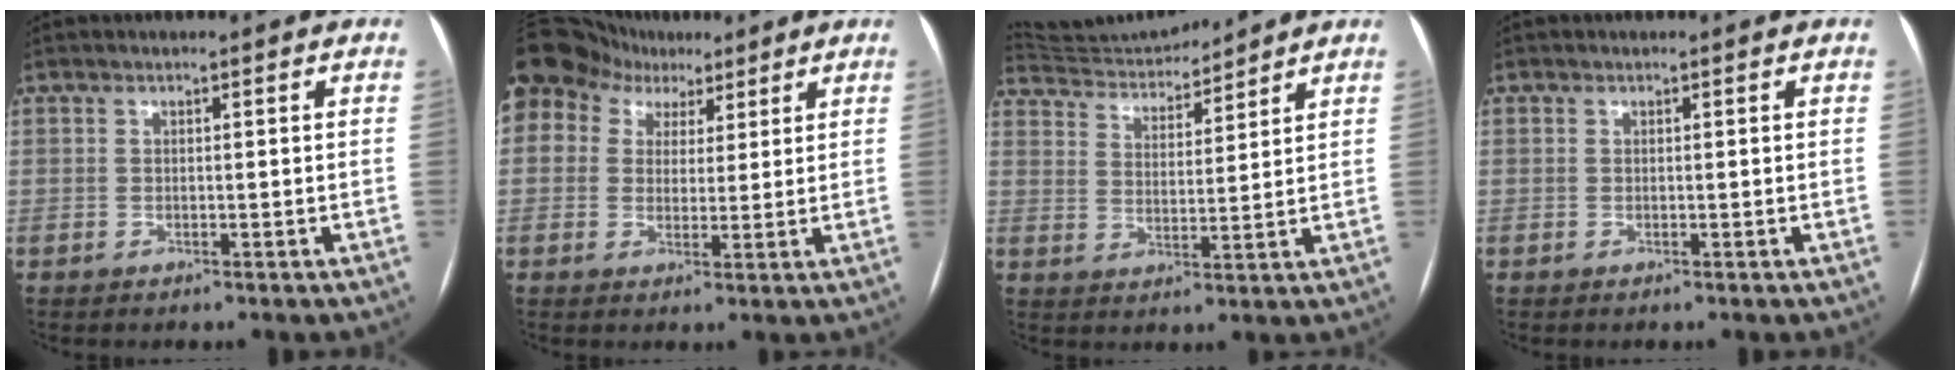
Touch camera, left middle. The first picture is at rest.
{"total": 22.8, "force": [12.0, 17.2, 8.7], "torque": [-0.277, 0.098, 0.224]}
{"total": 10.2, "force": [10.2, 0.7, 0.7], "torque": [-0.017, 0.016, 0.178]}
{"total": 0.0}